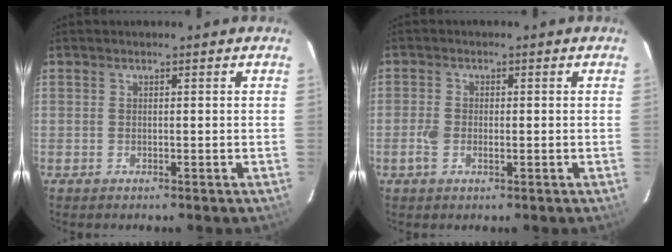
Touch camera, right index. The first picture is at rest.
{"total": 3.1, "force": [-0.8, 1.7, 2.4], "torque": [-0.056, 0.002, -0.020]}